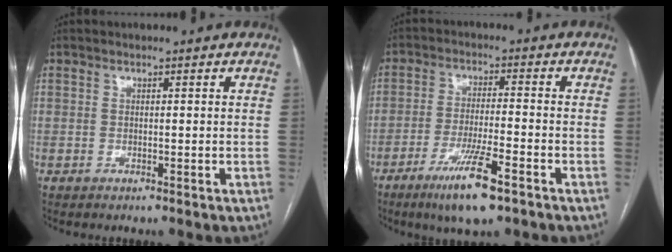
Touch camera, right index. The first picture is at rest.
{"total": 9.2, "force": [-5.6, 0.8, 7.3], "torque": [-0.136, -0.019, -0.092]}